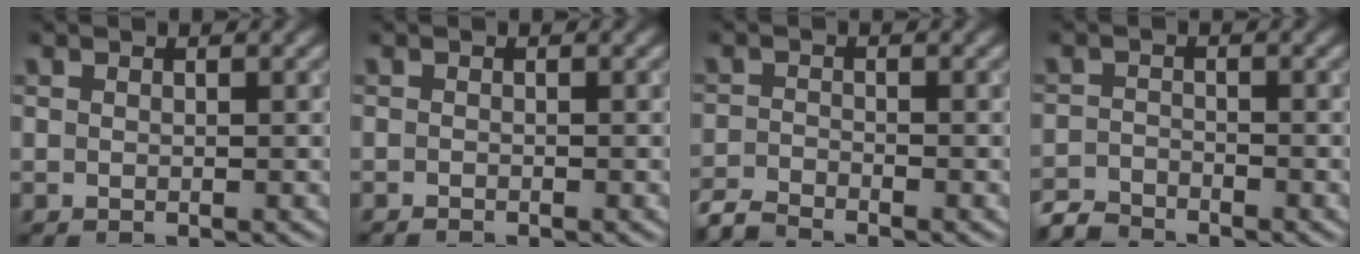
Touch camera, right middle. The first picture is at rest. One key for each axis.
{"total": 0.5, "fx": -0.5, "fy": 0.0, "fz": 0.1, "tx": 0.002, "ty": -0.002, "tz": -0.010}
{"total": 2.4, "fx": -2.3, "fy": 0.2, "fz": 0.6, "tx": -0.016, "ty": -0.007, "tz": -0.054}
{"total": 2.4, "fx": -2.3, "fy": 0.4, "fz": 0.3, "tx": -0.006, "ty": -0.003, "tz": -0.053}